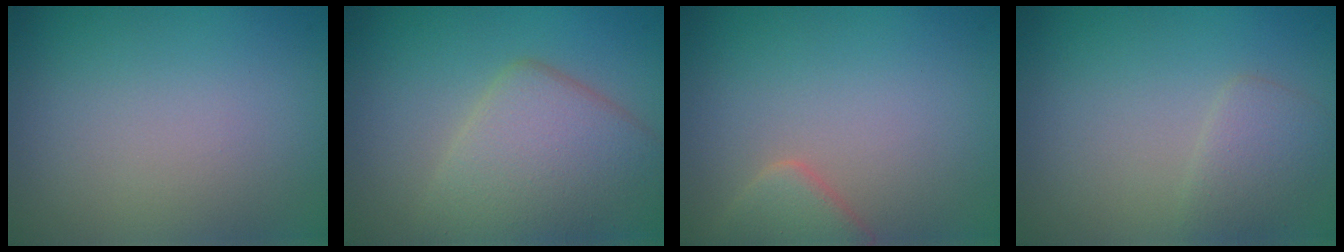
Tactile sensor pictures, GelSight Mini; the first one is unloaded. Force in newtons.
{"total": 6.6, "press": 6.6, "slide": 0.3}
{"total": 2.9, "press": 2.8, "slide": 0.3}
{"total": 1.9, "press": 1.9, "slide": 0.0}